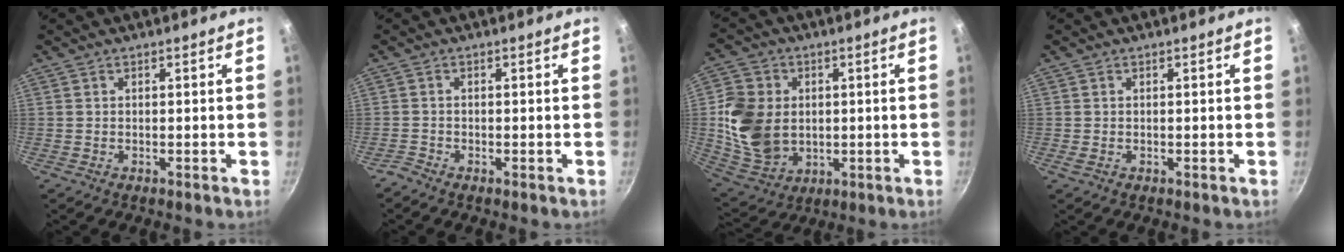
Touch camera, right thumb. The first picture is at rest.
{"total": 1.1, "force": [-1.0, 0.2, 0.4], "torque": [-0.019, 0.006, -0.025]}
{"total": 14.3, "force": [0.6, 11.4, 8.6], "torque": [-0.150, -0.007, 0.025]}
{"total": 0.6, "force": [-0.1, 0.3, 0.5], "torque": [-0.009, 0.000, -0.002]}